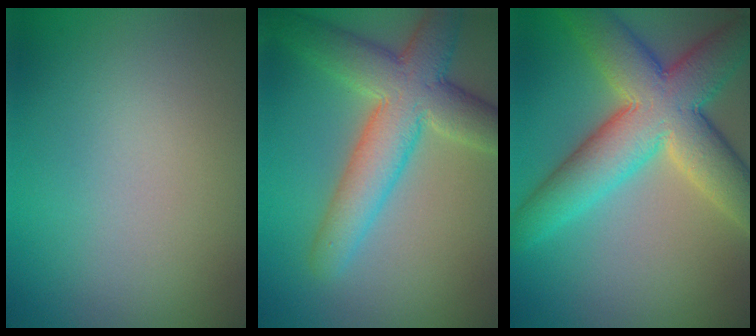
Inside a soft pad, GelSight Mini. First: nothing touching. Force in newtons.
{"total": 7.6, "press": 7.6, "slide": 0.4}
{"total": 10.1, "press": 10.1, "slide": 0.7}